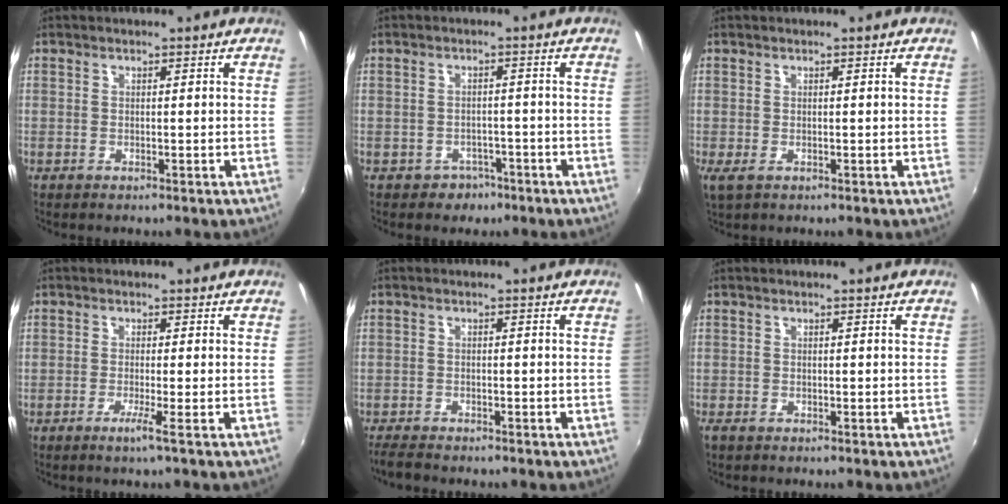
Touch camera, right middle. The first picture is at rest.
{"total": 3.9, "force": [-2.4, 3.1, 0.5], "torque": [-0.021, 0.004, -0.030]}
{"total": 1.7, "force": [-0.3, 0.7, 1.5], "torque": [-0.031, -0.008, -0.003]}
{"total": 2.1, "force": [-1.0, -0.9, 1.7], "torque": [-0.035, -0.009, -0.025]}
{"total": 3.3, "force": [-3.1, 0.4, 1.1], "torque": [-0.031, -0.019, -0.061]}
{"total": 1.0, "force": [-0.8, 0.5, 0.3], "torque": [-0.007, -0.005, -0.015]}